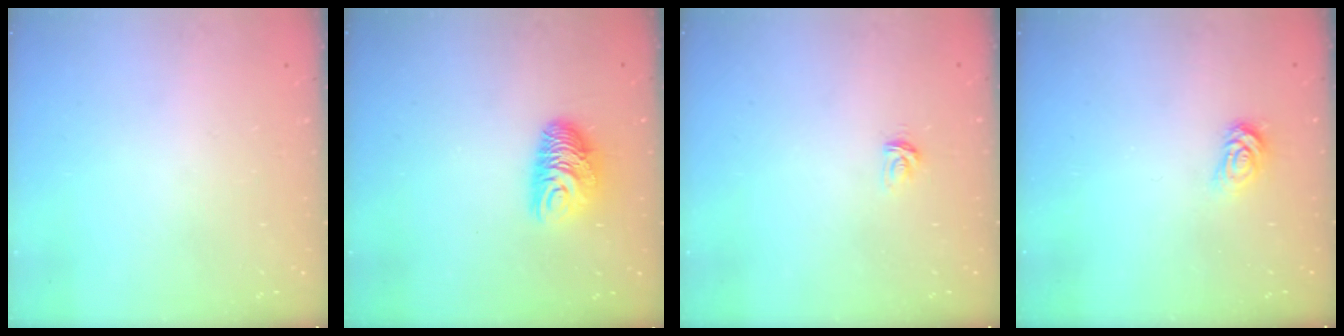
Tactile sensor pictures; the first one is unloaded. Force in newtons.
{"total": 9.2, "press": 9.2, "slide": 0.7}
{"total": 2.7, "press": 2.7, "slide": 0.4}
{"total": 4.4, "press": 4.4, "slide": 0.6}